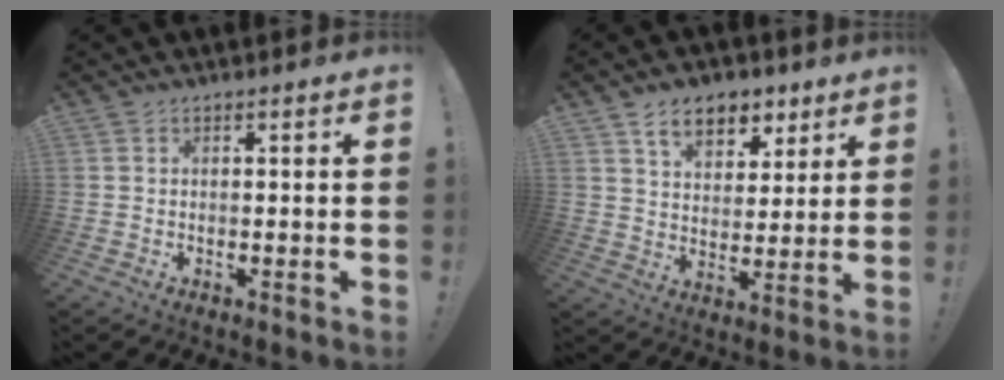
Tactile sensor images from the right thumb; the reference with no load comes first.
{"total": 10.6, "force": [6.4, 6.7, 5.1], "torque": [-0.064, -0.033, 0.118]}